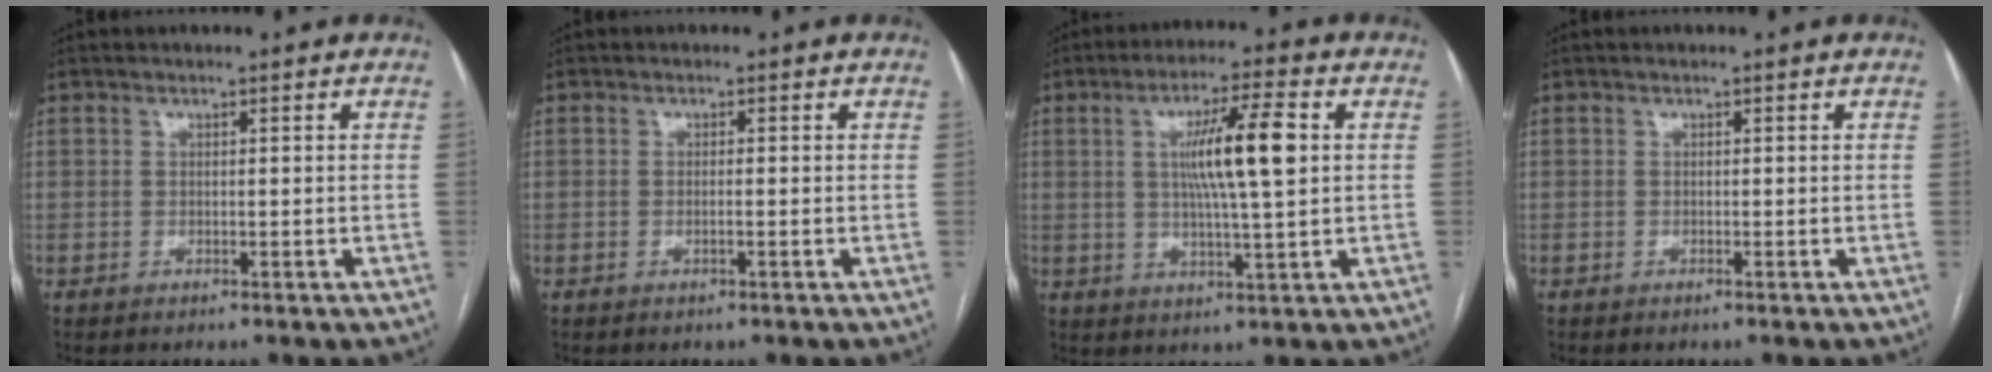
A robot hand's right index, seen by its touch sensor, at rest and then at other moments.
{"total": 0.9, "force": [-0.3, 0.0, 0.8], "torque": [-0.016, 0.000, -0.003]}
{"total": 10.2, "force": [1.8, 0.5, 10.0], "torque": [-0.177, 0.004, 0.030]}
{"total": 0.0}